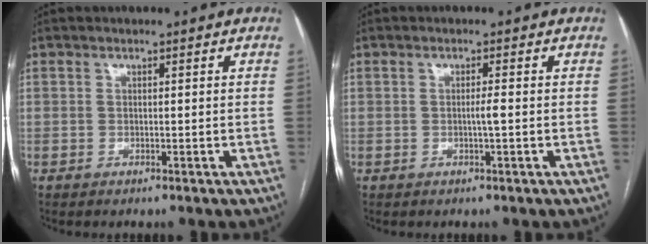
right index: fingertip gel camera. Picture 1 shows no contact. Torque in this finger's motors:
{"motor_torque": [0.37, 0.09, 0.13, 0.04]}